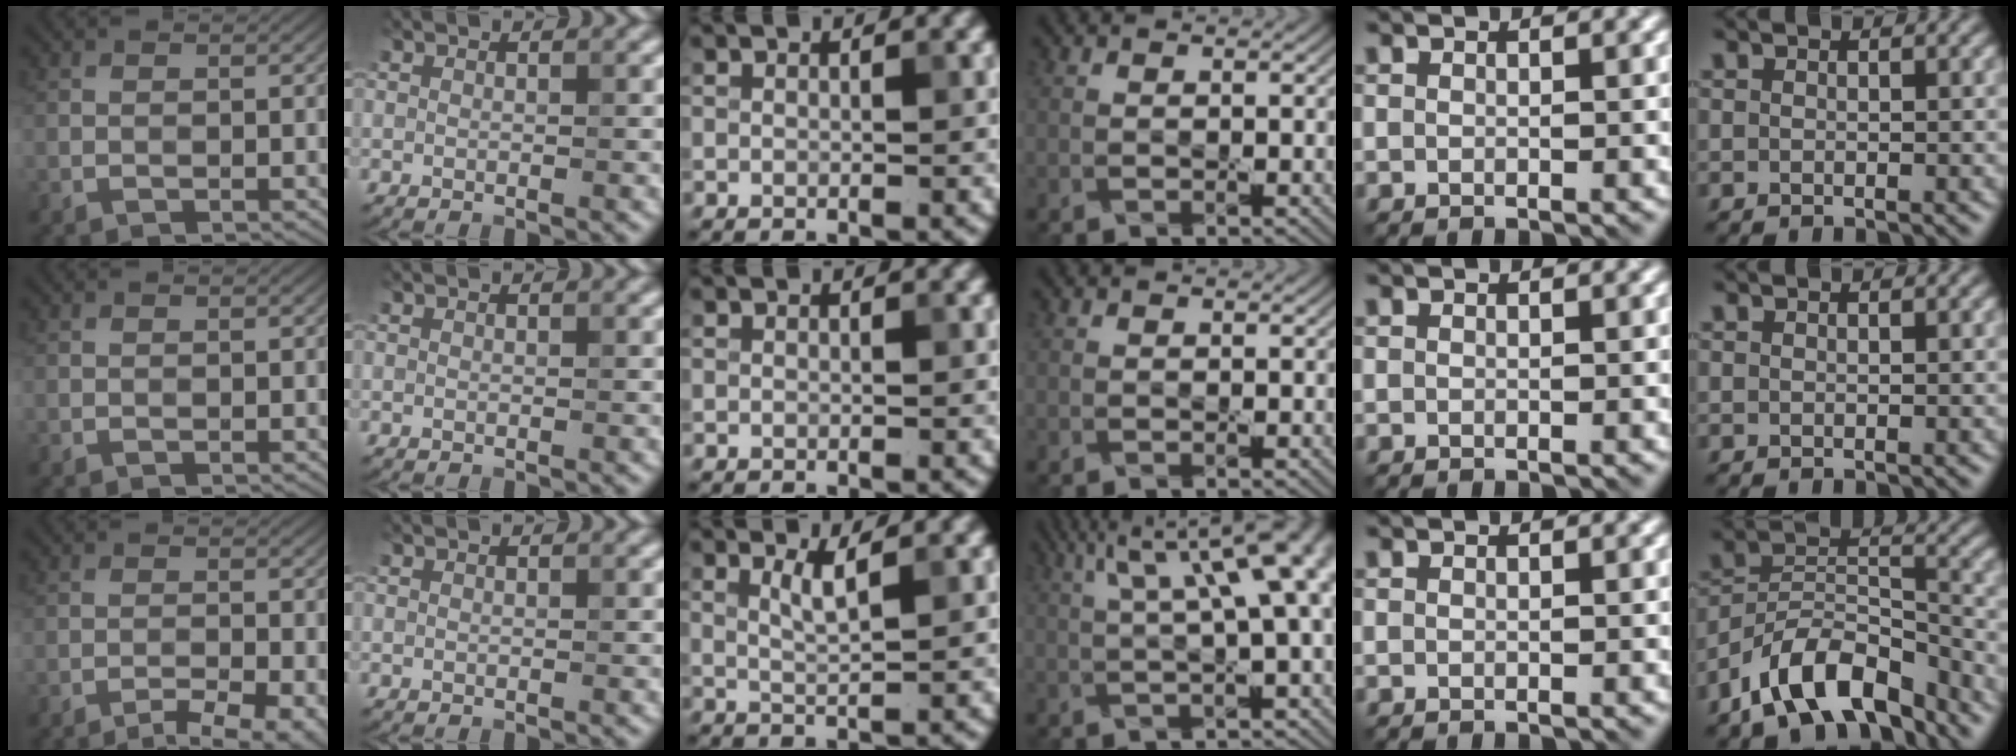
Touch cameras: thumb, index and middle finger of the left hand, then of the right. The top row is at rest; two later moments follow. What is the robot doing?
{"motion": "pour", "object": "sugar"}